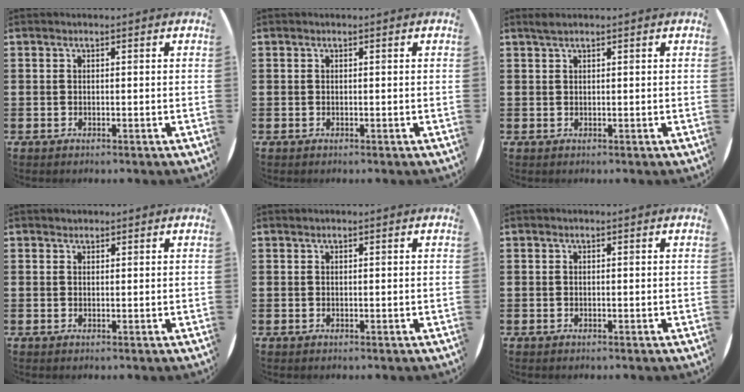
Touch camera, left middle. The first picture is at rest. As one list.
[{"total": 0.0}, {"total": 0.8, "force": [0.7, -0.1, 0.4], "torque": [-0.008, 0.001, 0.013]}, {"total": 0.7, "force": [0.7, 0.2, -0.1], "torque": [0.003, 0.004, 0.013]}, {"total": 0.0}, {"total": 0.0}]